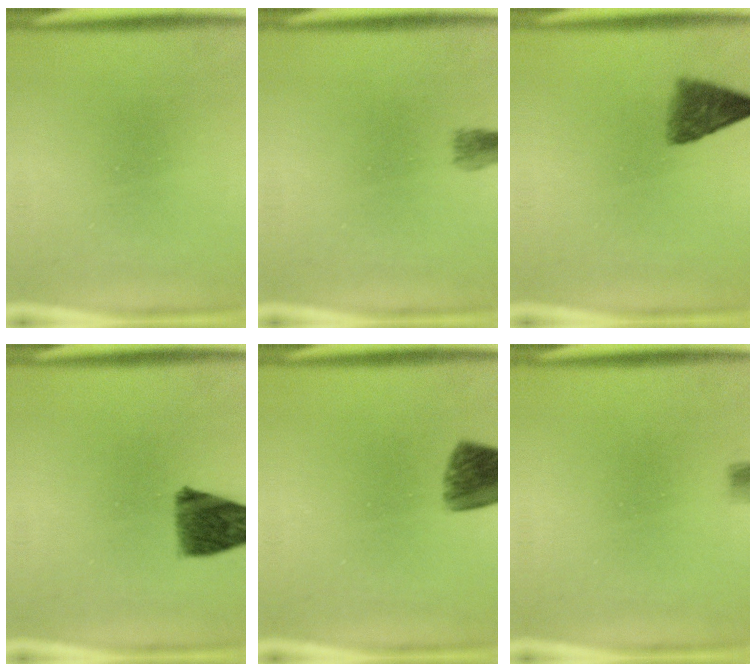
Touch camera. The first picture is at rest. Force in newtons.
{"total": 1.8}
{"total": 5.5}
{"total": 8.3}
{"total": 7.5}
{"total": 1.6}